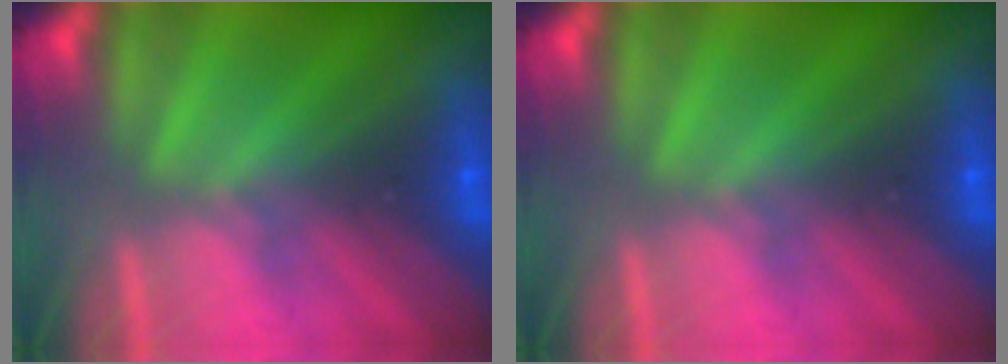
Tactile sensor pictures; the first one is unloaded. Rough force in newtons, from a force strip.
{"total": 0.0}